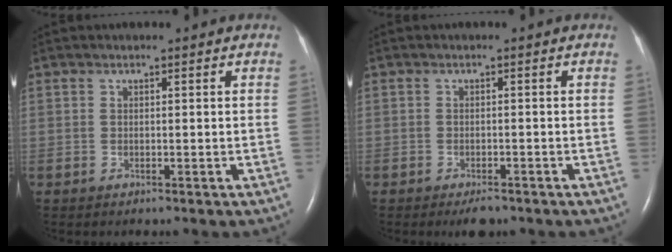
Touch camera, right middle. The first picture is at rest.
{"total": 2.5, "force": [-1.9, 0.9, 1.3], "torque": [-0.023, -0.003, -0.023]}